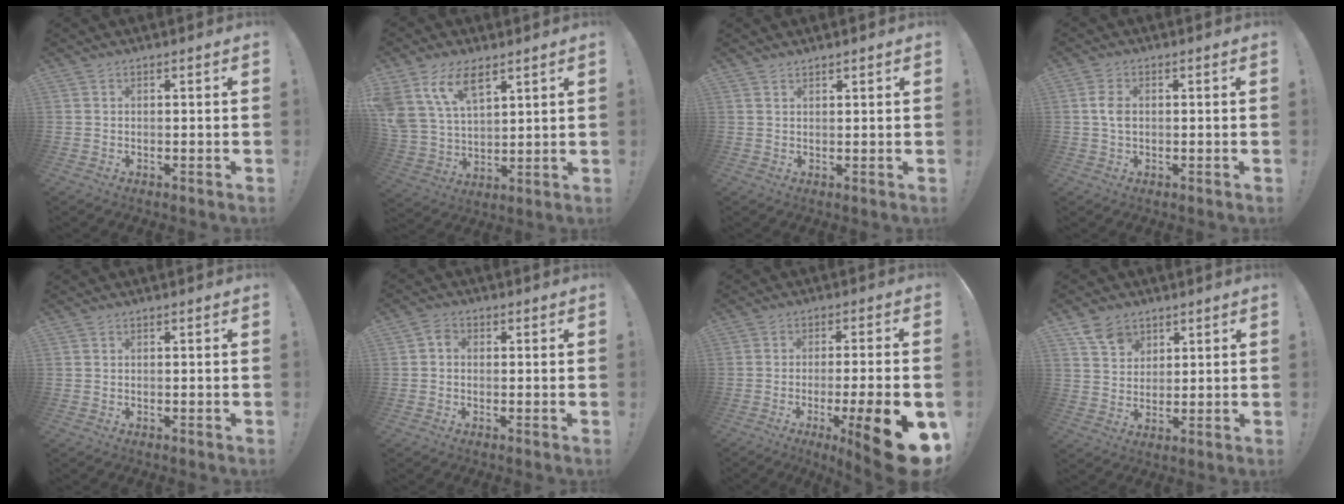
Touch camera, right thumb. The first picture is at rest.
{"total": 13.4, "force": [8.3, 7.2, 7.7], "torque": [-0.168, -0.037, 0.157]}
{"total": 1.1, "force": [1.1, 0.2, 0.2], "torque": [0.001, -0.006, 0.019]}
{"total": 4.0, "force": [0.2, 2.6, 3.1], "torque": [-0.049, 0.000, -0.001]}
{"total": 0.0}
{"total": 2.1, "force": [-0.4, 1.5, 1.4], "torque": [-0.024, 0.006, -0.008]}
{"total": 16.8, "force": [-6.7, 2.2, 15.2], "torque": [-0.205, 0.024, -0.088]}
{"total": 7.6, "force": [5.2, 5.4, 1.3], "torque": [-0.019, -0.026, 0.102]}